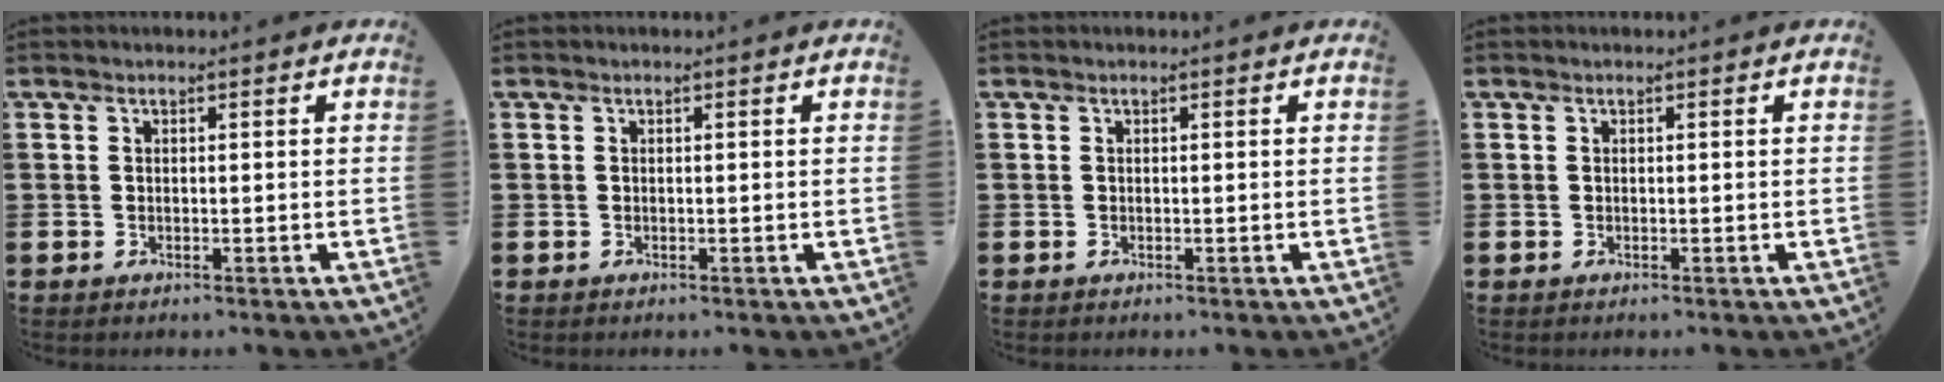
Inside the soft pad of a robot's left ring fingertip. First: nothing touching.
{"total": 0.0}
{"total": 0.0}
{"total": 0.0}